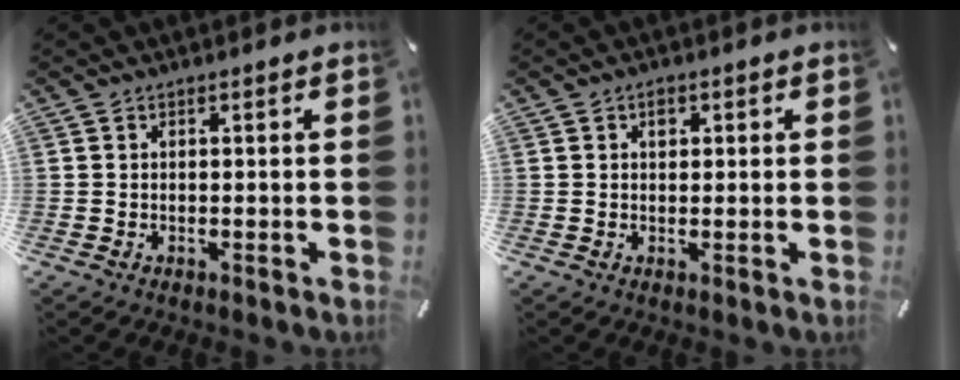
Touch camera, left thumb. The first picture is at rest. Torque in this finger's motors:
{"motor_torque": [0.29, 0.37, 0.25, -0.35, 0.06]}